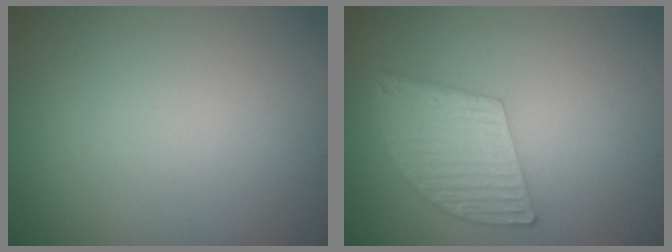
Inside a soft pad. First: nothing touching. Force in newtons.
{"total": 5.5, "press": 4.0, "slide": 3.7}